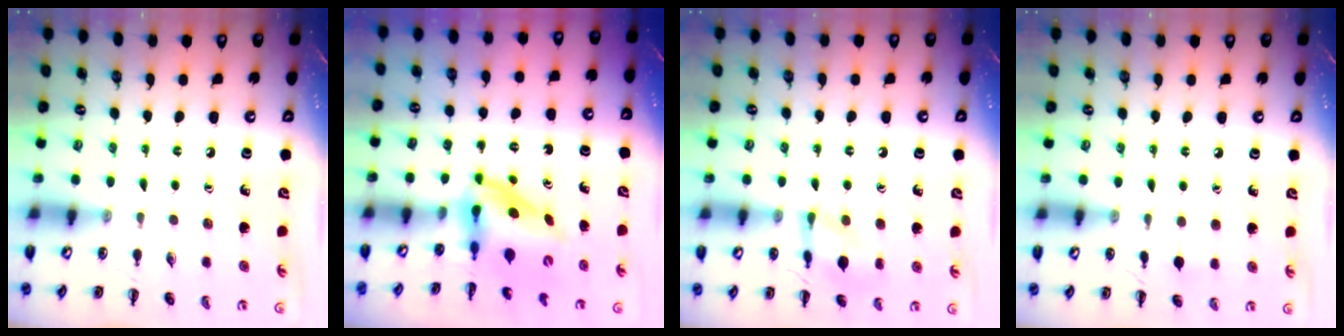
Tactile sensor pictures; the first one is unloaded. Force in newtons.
{"total": 3.9, "press": 3.9, "slide": 0.8}
{"total": 9.5, "press": 9.5, "slide": 0.5}
{"total": 5.4, "press": 5.1, "slide": 1.8}